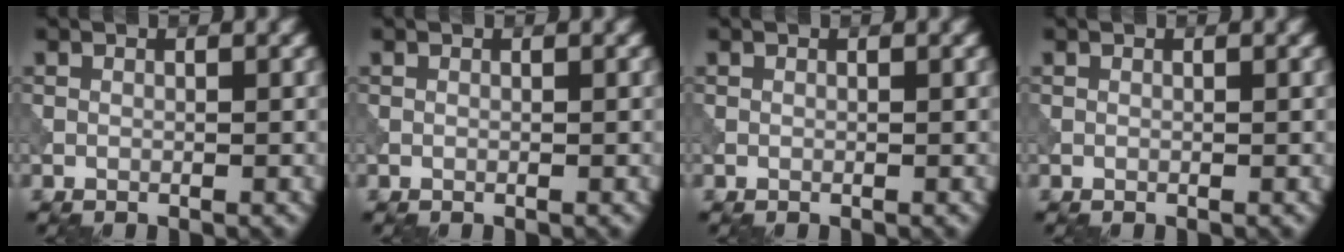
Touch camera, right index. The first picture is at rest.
{"total": 0.0}
{"total": 0.0}
{"total": 0.0}